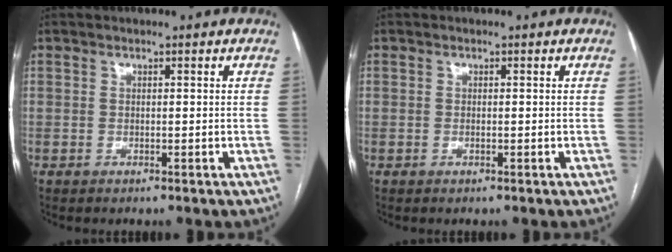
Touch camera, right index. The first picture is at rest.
{"total": 0.0}